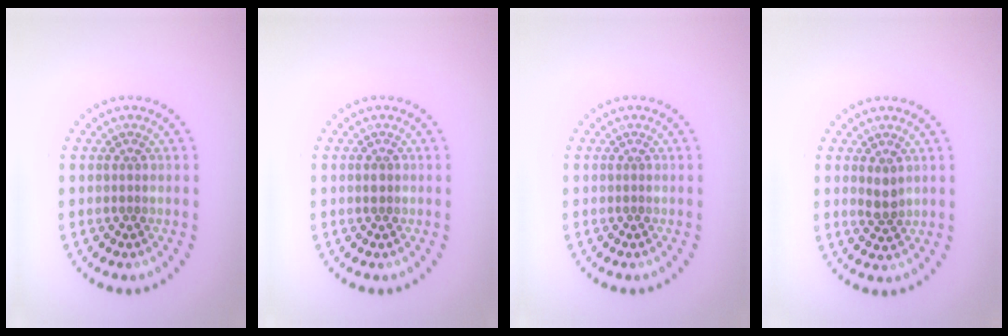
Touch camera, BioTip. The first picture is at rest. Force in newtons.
{"total": 0.8, "press": 0.8, "slide": 0.1}
{"total": 0.0}
{"total": 1.6, "press": 1.5, "slide": 0.5}